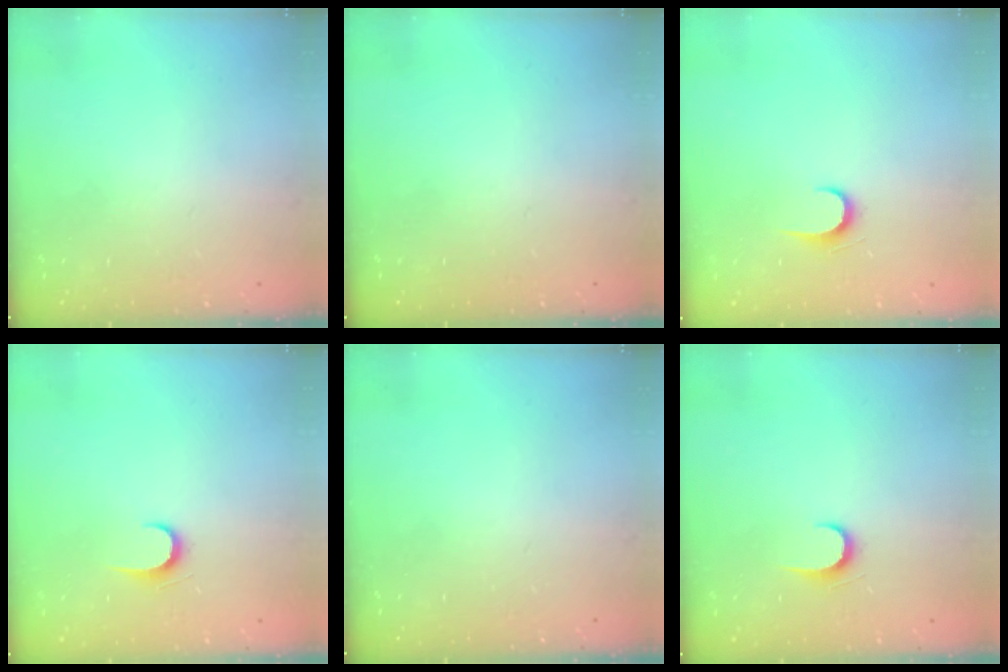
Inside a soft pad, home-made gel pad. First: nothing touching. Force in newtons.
{"total": 0.0}
{"total": 6.0, "press": 6.0, "slide": 0.7}
{"total": 6.0, "press": 6.0, "slide": 0.7}
{"total": 0.0}
{"total": 6.0, "press": 6.0, "slide": 0.7}